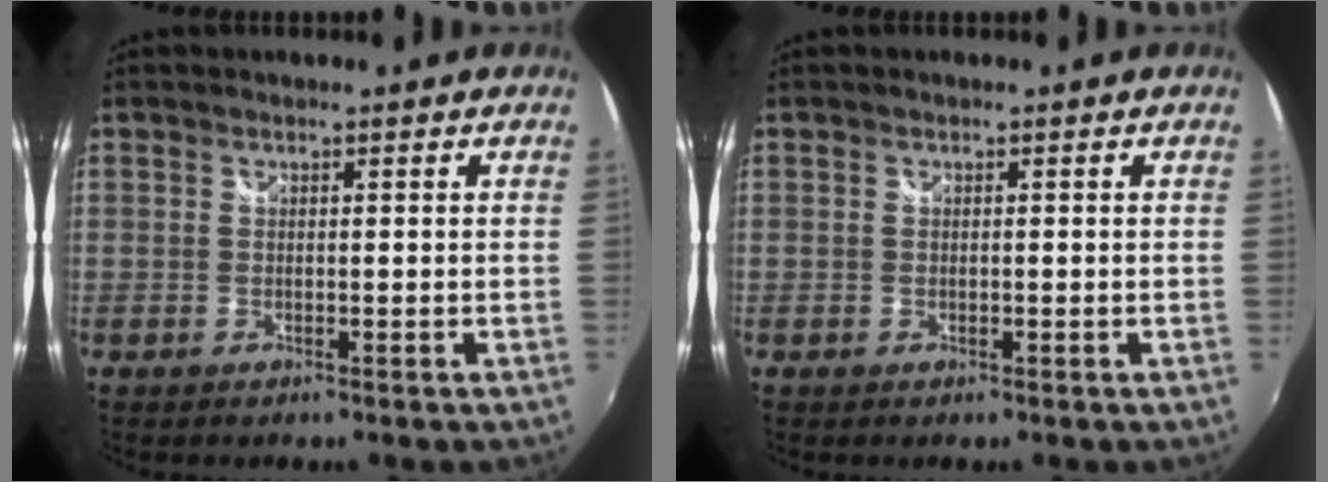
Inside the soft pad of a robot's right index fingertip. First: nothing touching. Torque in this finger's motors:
{"motor_torque": [-0.06, 0.07, 0.06, -0.01]}